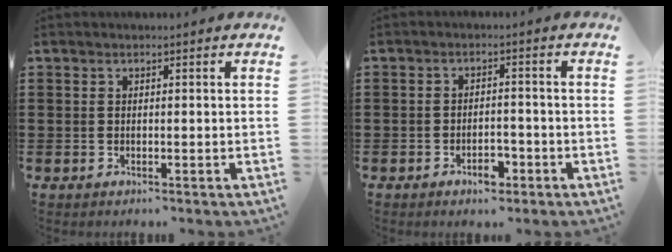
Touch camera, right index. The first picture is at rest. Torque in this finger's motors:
{"motor_torque": [-0.21, 0.26, -0.02, 0.00]}